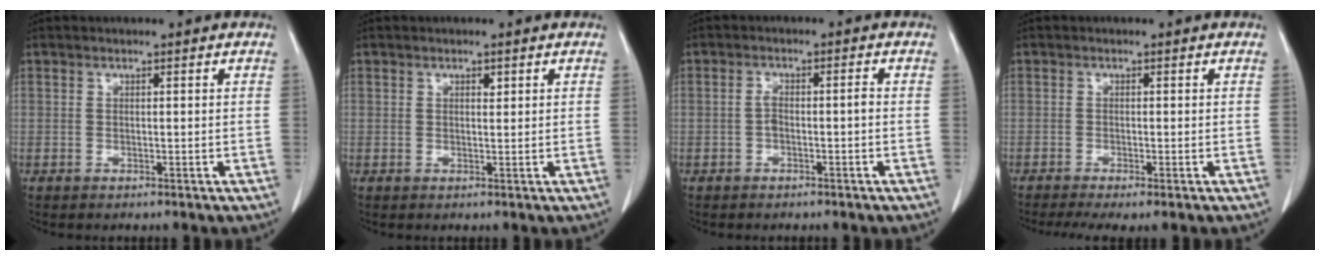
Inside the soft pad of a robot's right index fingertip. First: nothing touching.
{"total": 0.9, "force": [0.5, 0.4, 0.7], "torque": [-0.012, -0.002, 0.007]}
{"total": 2.4, "force": [-0.7, 0.7, 2.2], "torque": [-0.039, 0.007, -0.011]}
{"total": 4.9, "force": [-3.6, 0.8, 3.3], "torque": [-0.053, -0.013, -0.057]}